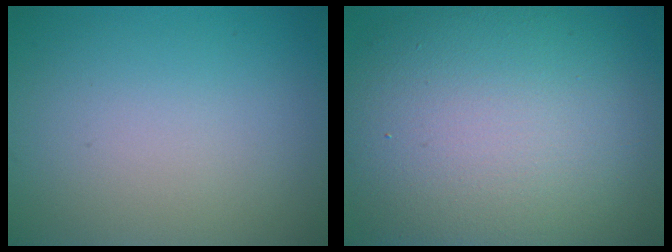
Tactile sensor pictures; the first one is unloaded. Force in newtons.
{"total": 14.1, "press": 14.1, "slide": 0.8}